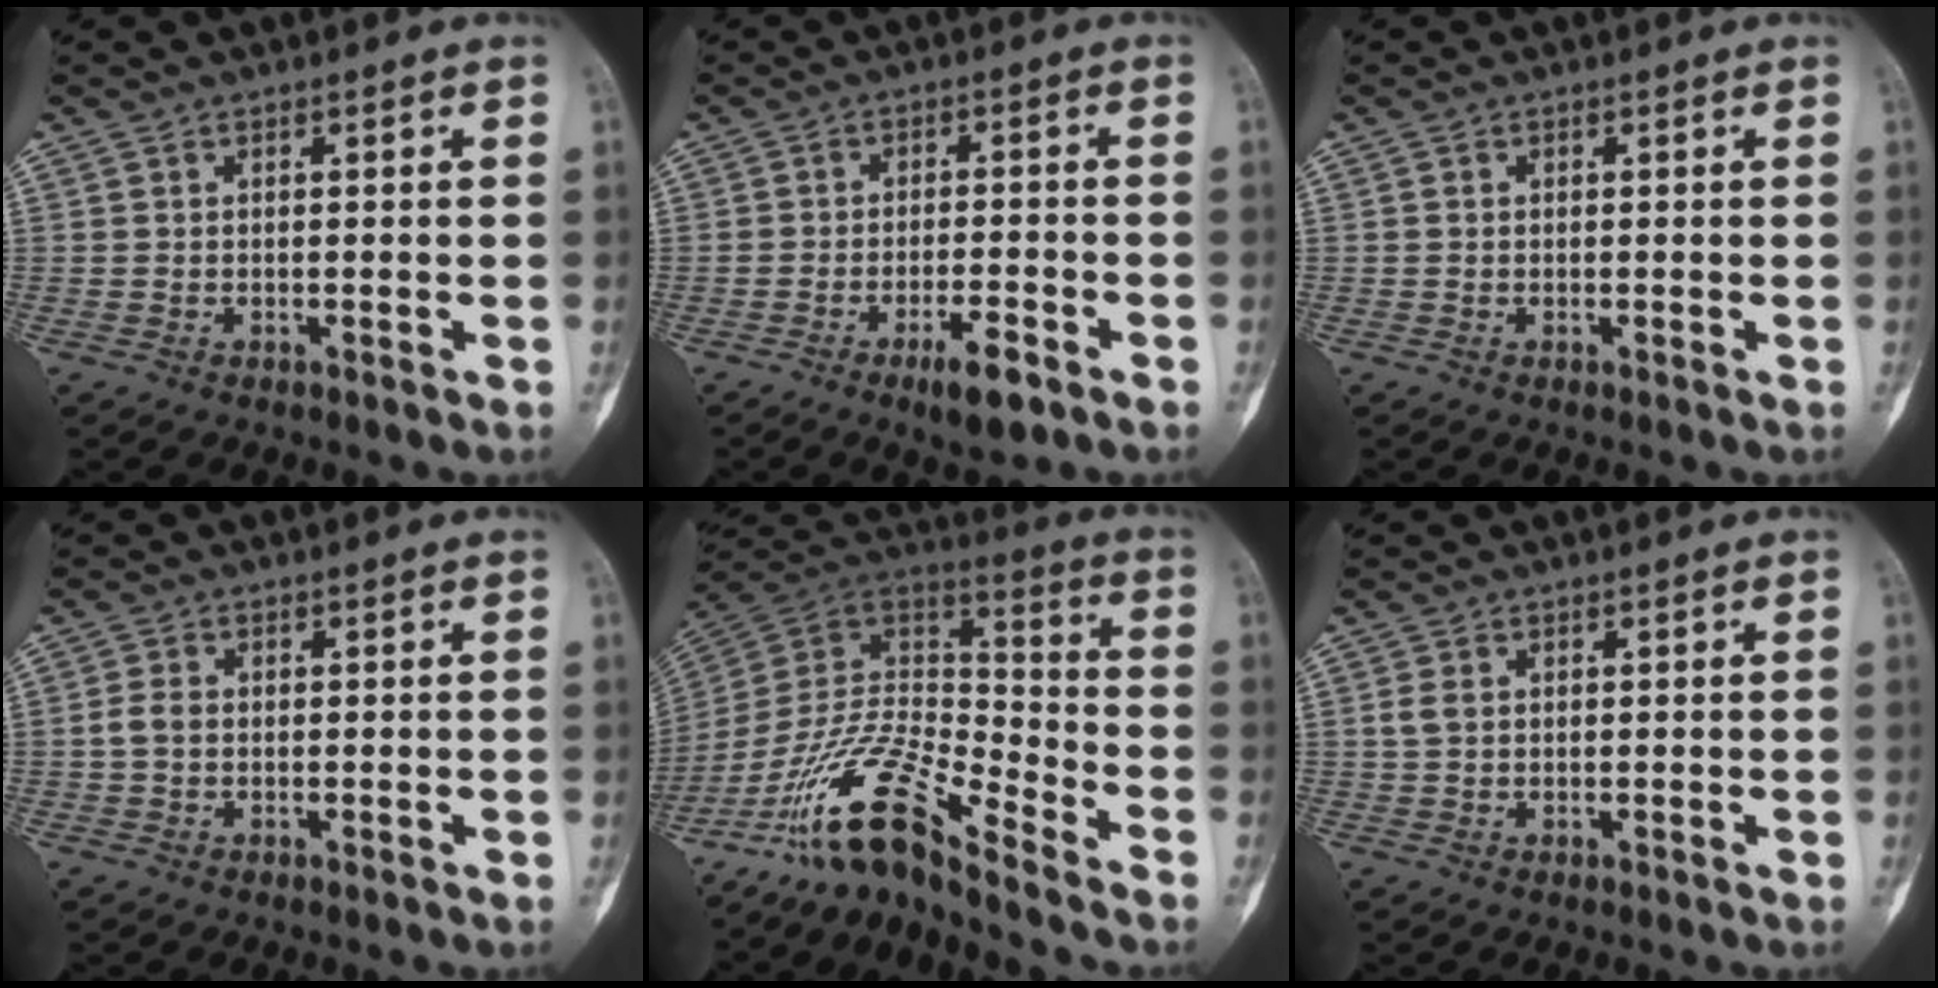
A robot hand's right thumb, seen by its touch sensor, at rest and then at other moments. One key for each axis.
{"total": 5.8, "fx": -3.5, "fy": 1.5, "fz": 4.3, "tx": -0.069, "ty": 0.012, "tz": -0.056}
{"total": 0.0}
{"total": 2.3, "fx": -0.2, "fy": 1.6, "fz": 1.6, "tx": -0.032, "ty": 0.004, "tz": -0.009}
{"total": 16.2, "fx": -12.7, "fy": 3.1, "fz": 9.5, "tx": -0.177, "ty": 0.088, "tz": -0.245}
{"total": 1.8, "fx": 0.3, "fy": 1.3, "fz": 1.2, "tx": -0.029, "ty": 0.003, "tz": 0.007}